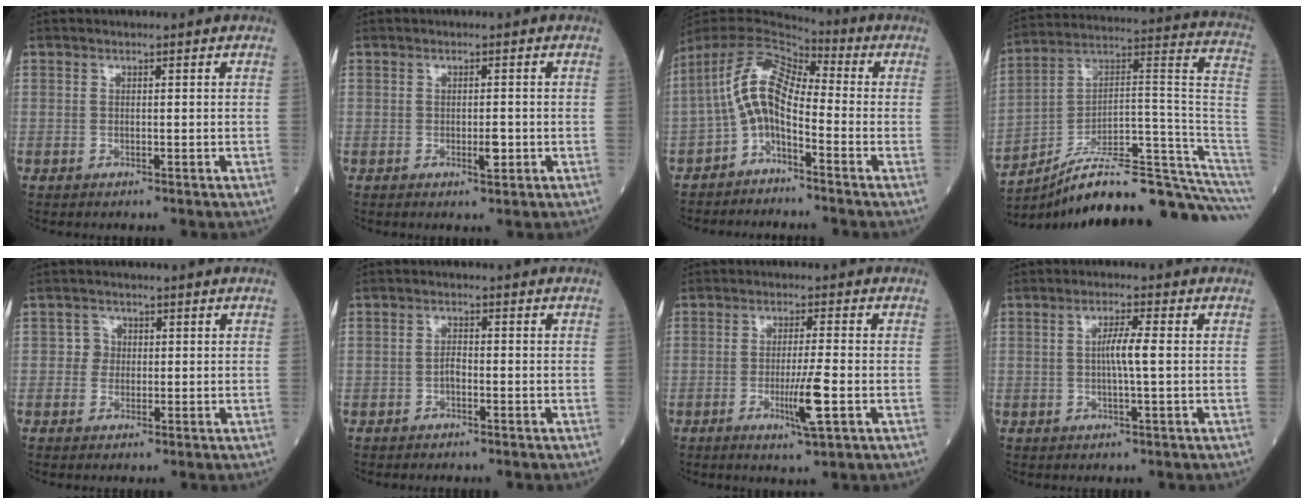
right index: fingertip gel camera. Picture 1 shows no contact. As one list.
[{"total": 2.0, "force": [-0.6, 0.5, 1.8], "torque": [-0.028, -0.002, -0.008]}, {"total": 9.1, "force": [-2.3, 3.9, 7.9], "torque": [-0.161, 0.033, -0.049]}, {"total": 26.1, "force": [-21.3, 0.8, 15.0], "torque": [-0.126, 0.053, -0.319]}, {"total": 1.8, "force": [0.1, 1.8, 0.3], "torque": [0.004, 0.005, -0.002]}, {"total": 1.4, "force": [-0.8, 0.5, 1.0], "torque": [-0.017, 0.003, -0.016]}, {"total": 6.0, "force": [-1.9, -0.3, 5.7], "torque": [-0.099, -0.013, -0.034]}, {"total": 3.7, "force": [0.0, -0.1, 3.7], "torque": [-0.069, 0.001, -0.001]}]